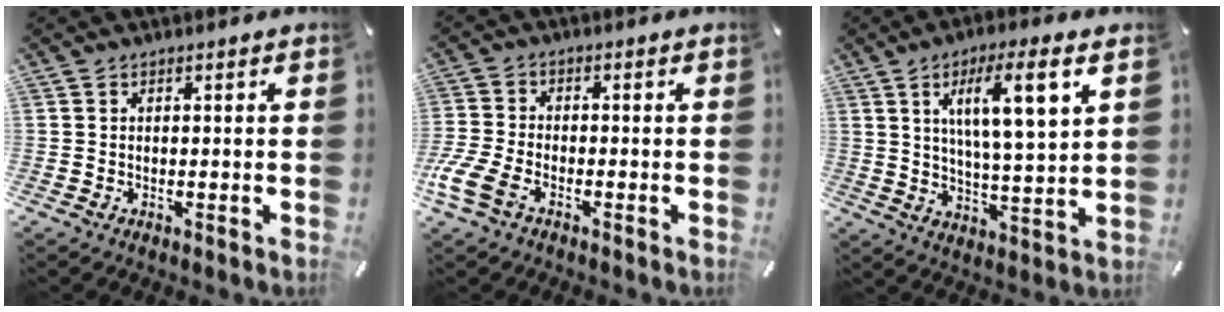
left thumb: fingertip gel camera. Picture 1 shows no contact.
{"total": 6.8, "force": [-3.6, 3.6, 4.5], "torque": [-0.122, -0.003, -0.073]}
{"total": 12.8, "force": [6.0, 3.0, 10.9], "torque": [-0.181, -0.011, 0.094]}